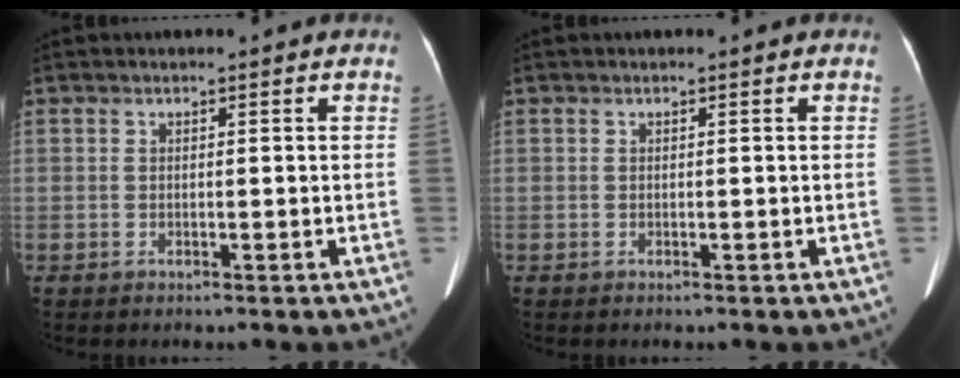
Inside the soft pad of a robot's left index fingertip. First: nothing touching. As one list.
[{"total": 0.0}]